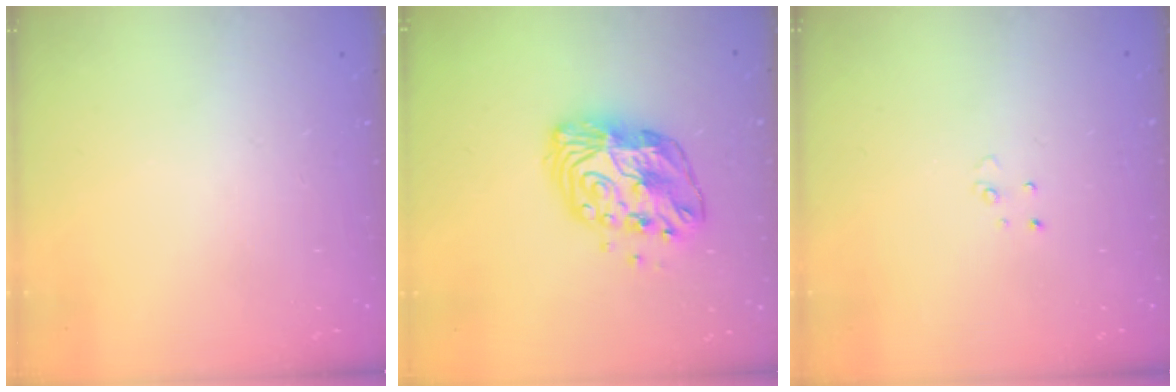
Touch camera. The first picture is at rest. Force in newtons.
{"total": 11.9, "press": 11.9, "slide": 0.8}
{"total": 2.5, "press": 2.5, "slide": 0.2}